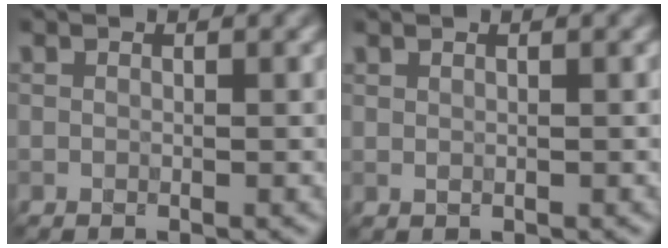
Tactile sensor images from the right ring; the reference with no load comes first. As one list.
[{"total": 0.6, "force": [0.6, 0.2, 0.1], "torque": [-0.006, -0.003, 0.007]}]